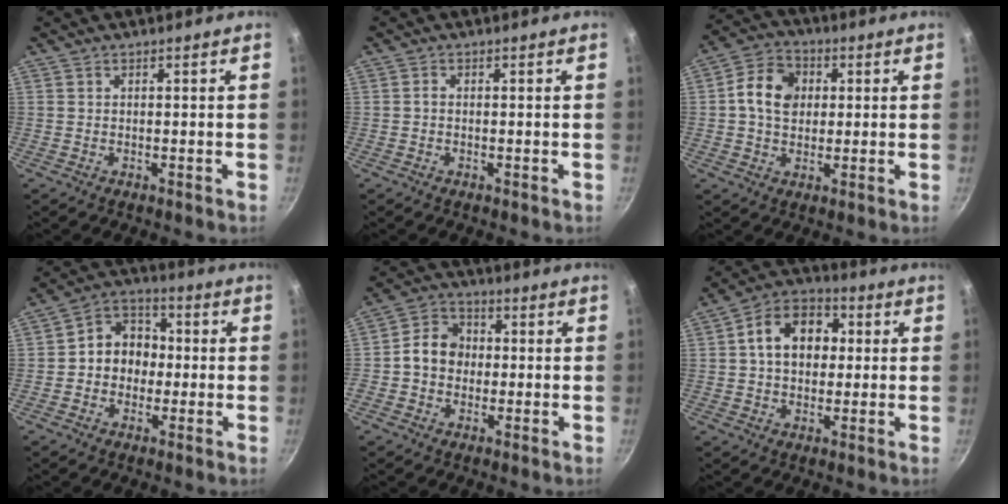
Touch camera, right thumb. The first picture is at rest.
{"total": 0.7, "force": [-0.2, 0.4, 0.4], "torque": [-0.007, 0.005, -0.006]}
{"total": 9.5, "force": [1.4, 7.5, 5.8], "torque": [-0.081, 0.012, 0.008]}
{"total": 9.4, "force": [-0.5, 7.9, 5.0], "torque": [-0.032, 0.029, -0.025]}
{"total": 8.0, "force": [-0.4, 6.8, 4.2], "torque": [-0.040, 0.020, -0.025]}
{"total": 12.5, "force": [1.8, 9.1, 8.3], "torque": [-0.094, 0.024, 0.012]}